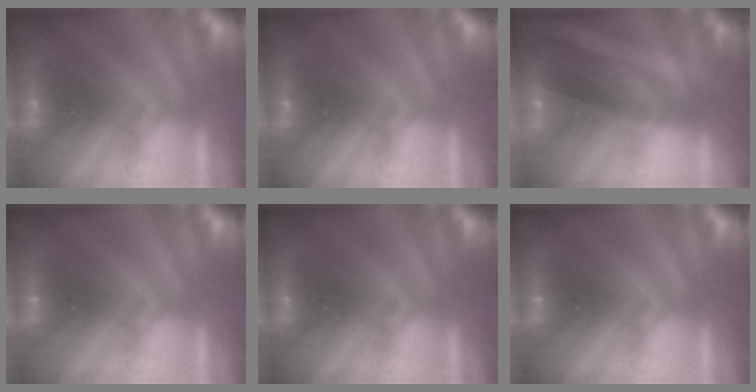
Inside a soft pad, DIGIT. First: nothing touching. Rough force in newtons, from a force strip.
{"total": 0.0}
{"total": 1.9}
{"total": 0.0}
{"total": 0.0}
{"total": 0.0}